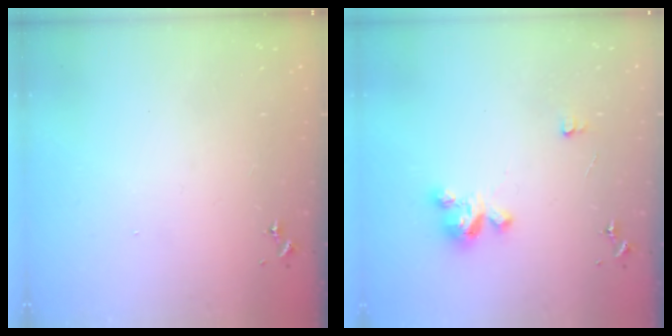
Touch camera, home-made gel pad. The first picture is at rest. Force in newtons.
{"total": 6.7, "press": 6.7, "slide": 0.4}